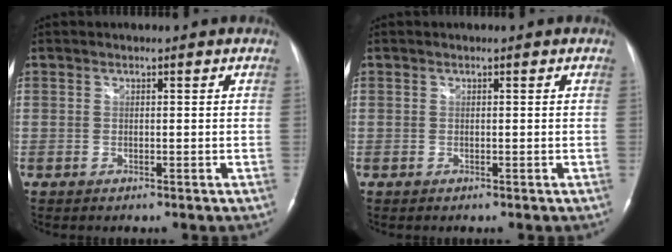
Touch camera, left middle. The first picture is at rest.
{"total": 0.0}